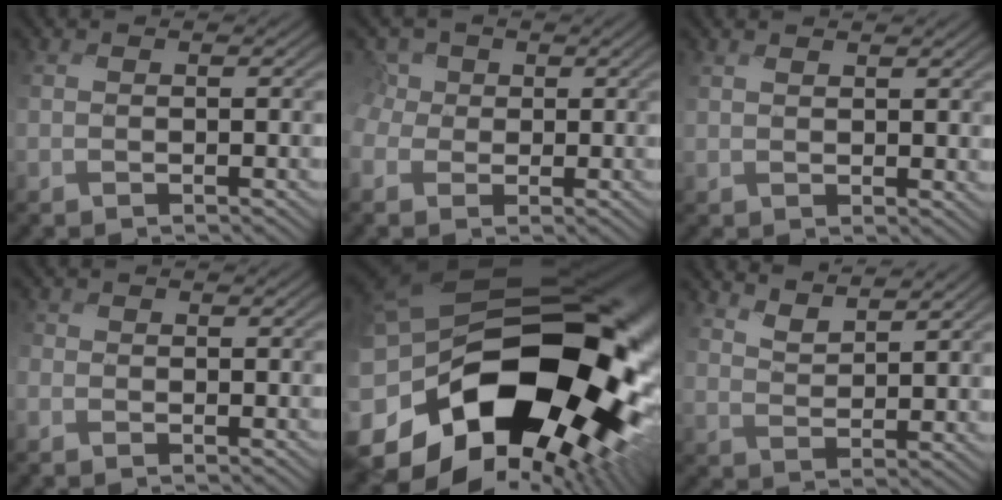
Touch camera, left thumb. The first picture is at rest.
{"total": 4.8, "force": [-0.2, 4.5, 1.7], "torque": [-0.070, 0.019, -0.028]}
{"total": 1.6, "force": [1.6, -0.3, -0.1], "torque": [-0.002, 0.003, 0.030]}
{"total": 1.9, "force": [-0.9, 1.7, -0.1], "torque": [-0.008, 0.005, -0.033]}
{"total": 20.1, "force": [-4.2, 13.1, 14.6], "torque": [-0.296, -0.051, -0.050]}
{"total": 4.4, "force": [4.2, -0.1, 1.3], "torque": [-0.031, 0.007, 0.083]}